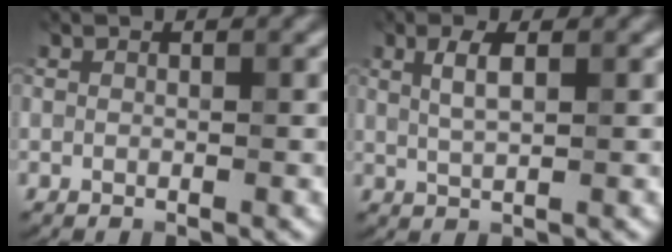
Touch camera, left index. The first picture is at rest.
{"total": 2.3, "force": [0.9, 0.6, 2.0], "torque": [-0.041, 0.006, 0.019]}